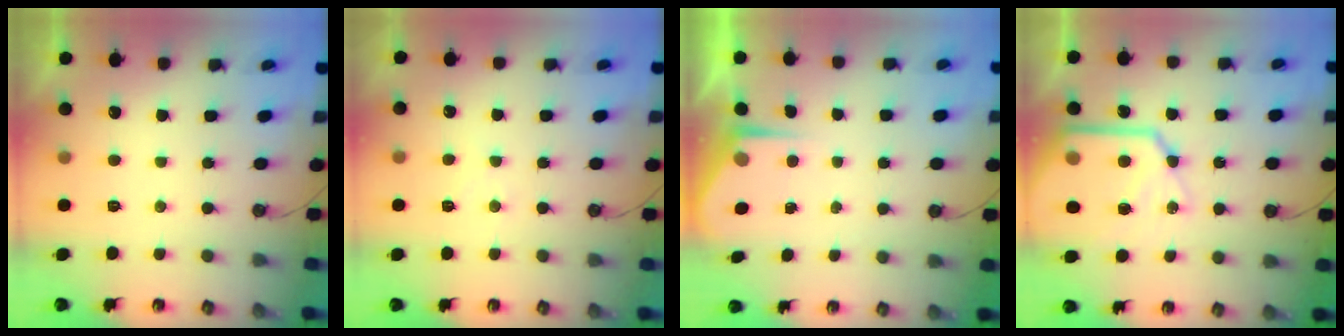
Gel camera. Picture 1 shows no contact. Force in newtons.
{"total": 5.0, "press": 5.0, "slide": 0.7}
{"total": 4.6, "press": 4.6, "slide": 0.2}
{"total": 19.4, "press": 19.3, "slide": 2.0}